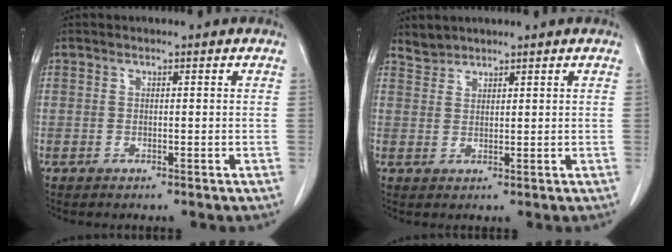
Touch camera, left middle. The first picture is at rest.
{"total": 1.8, "force": [1.8, 0.2, -0.4], "torque": [0.006, 0.004, 0.036]}